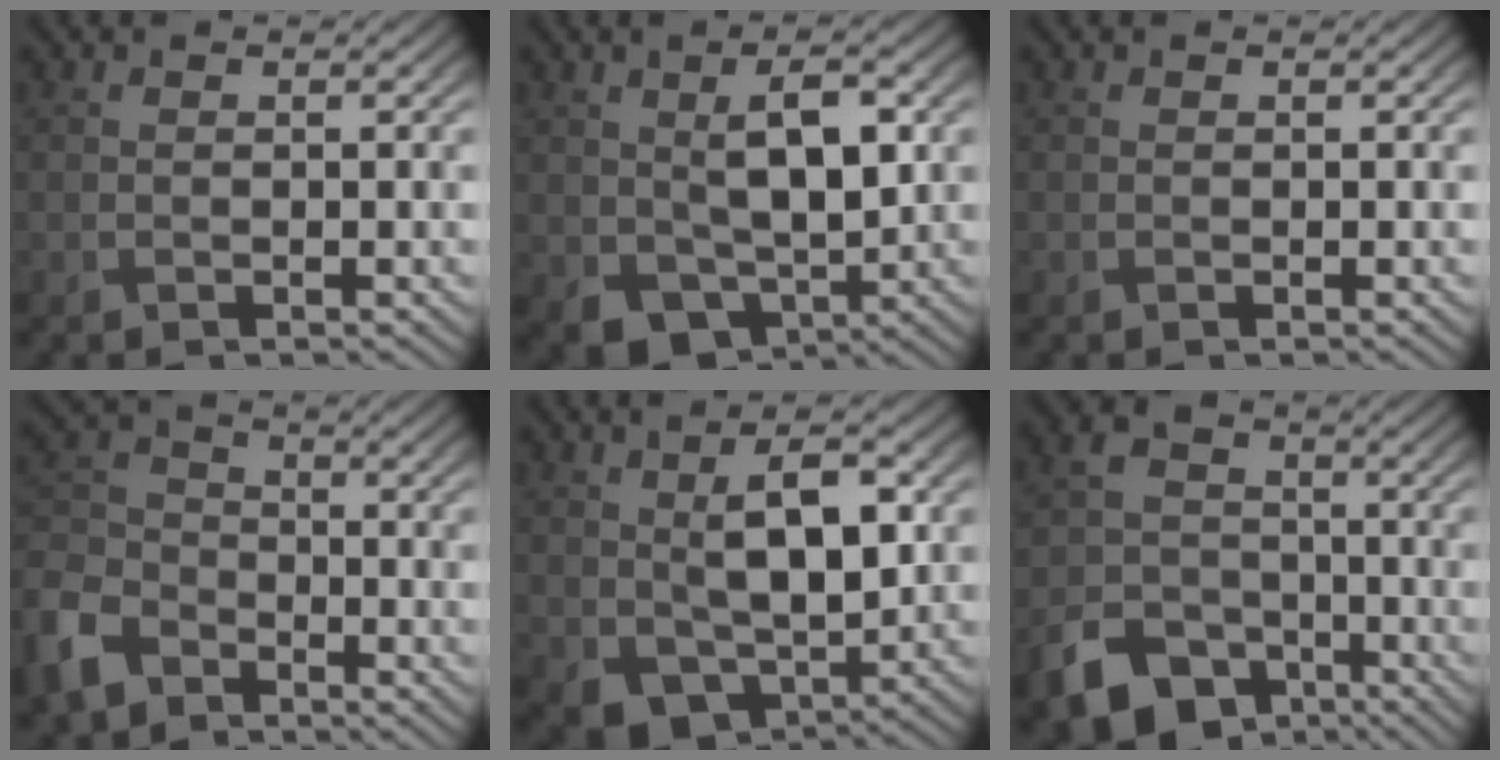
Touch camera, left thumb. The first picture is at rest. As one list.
[{"total": 8.8, "force": [-0.1, 5.4, 6.9], "torque": [-0.123, -0.009, 0.006]}, {"total": 0.0}, {"total": 10.4, "force": [-6.9, 6.3, 4.6], "torque": [-0.140, -0.017, -0.156]}, {"total": 9.7, "force": [0.6, 5.7, 7.8], "torque": [-0.149, -0.009, 0.018]}, {"total": 12.8, "force": [-7.2, 8.5, 6.3], "torque": [-0.158, -0.047, -0.123]}]